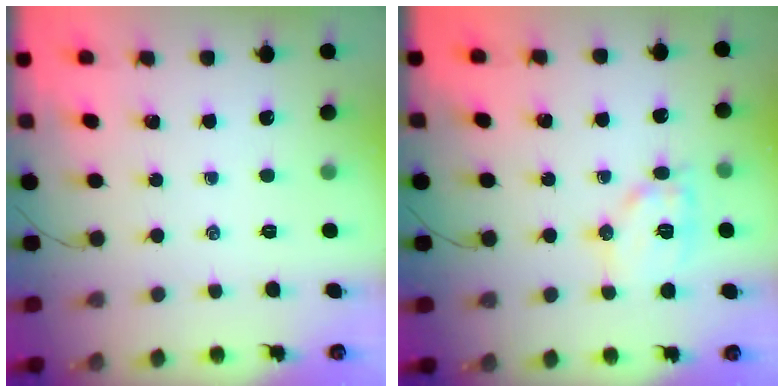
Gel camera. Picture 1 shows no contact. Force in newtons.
{"total": 10.5, "press": 10.5, "slide": 0.3}